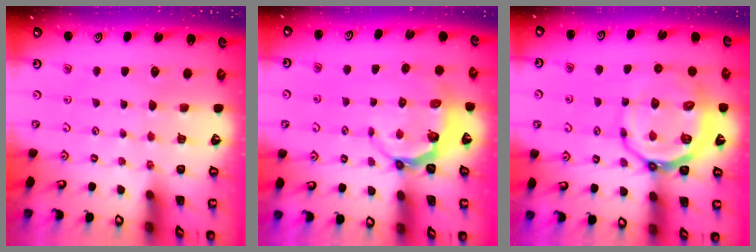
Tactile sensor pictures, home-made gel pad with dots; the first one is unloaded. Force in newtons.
{"total": 5.0, "press": 4.1, "slide": 2.9}
{"total": 14.4, "press": 14.0, "slide": 3.4}